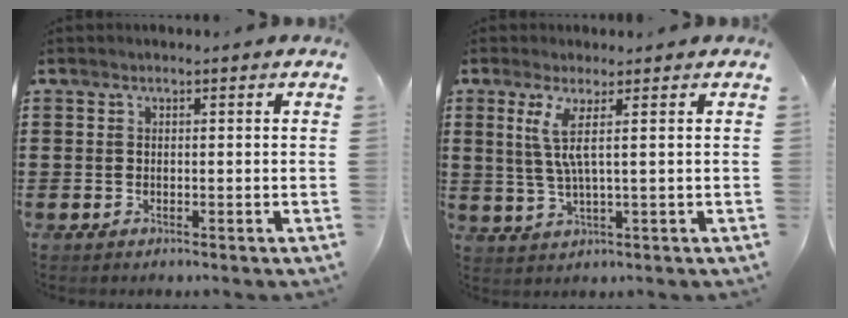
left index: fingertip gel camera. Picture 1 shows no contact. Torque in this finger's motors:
{"motor_torque": [0.94, -0.81, 0.46, 0.16]}